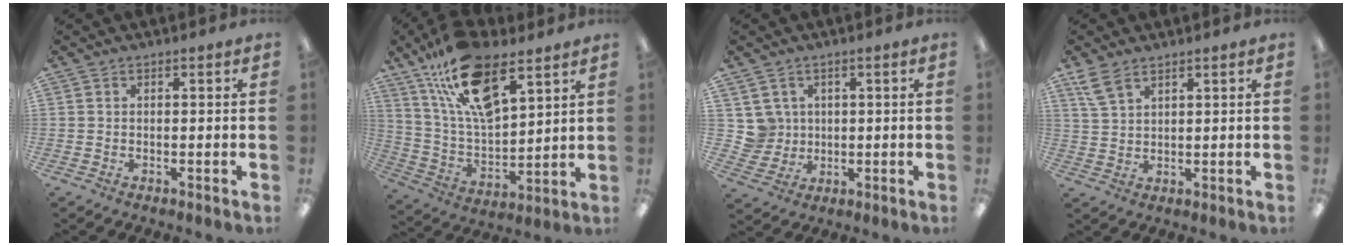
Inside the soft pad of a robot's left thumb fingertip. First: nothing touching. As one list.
[{"total": 19.5, "force": [12.2, 8.2, 12.8], "torque": [-0.246, -0.050, 0.214]}, {"total": 5.7, "force": [2.2, 5.3, 0.1], "torque": [-0.013, -0.001, 0.045]}, {"total": 5.0, "force": [3.8, 2.1, 2.6], "torque": [-0.057, -0.011, 0.073]}]